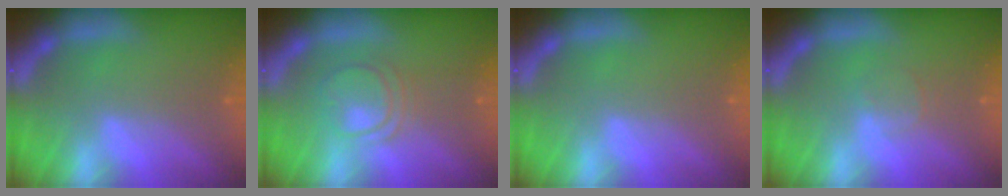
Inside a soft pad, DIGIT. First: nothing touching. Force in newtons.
{"total": 4.0}
{"total": 0.0}
{"total": 1.4}